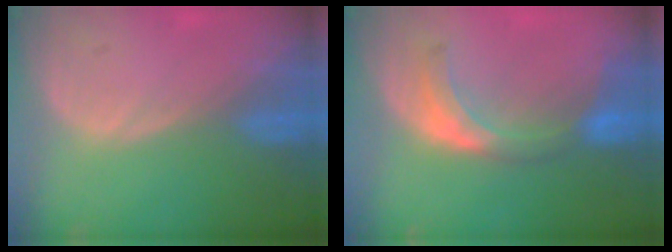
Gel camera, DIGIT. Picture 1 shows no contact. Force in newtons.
{"total": 6.3, "press": 6.3, "slide": 0.1}